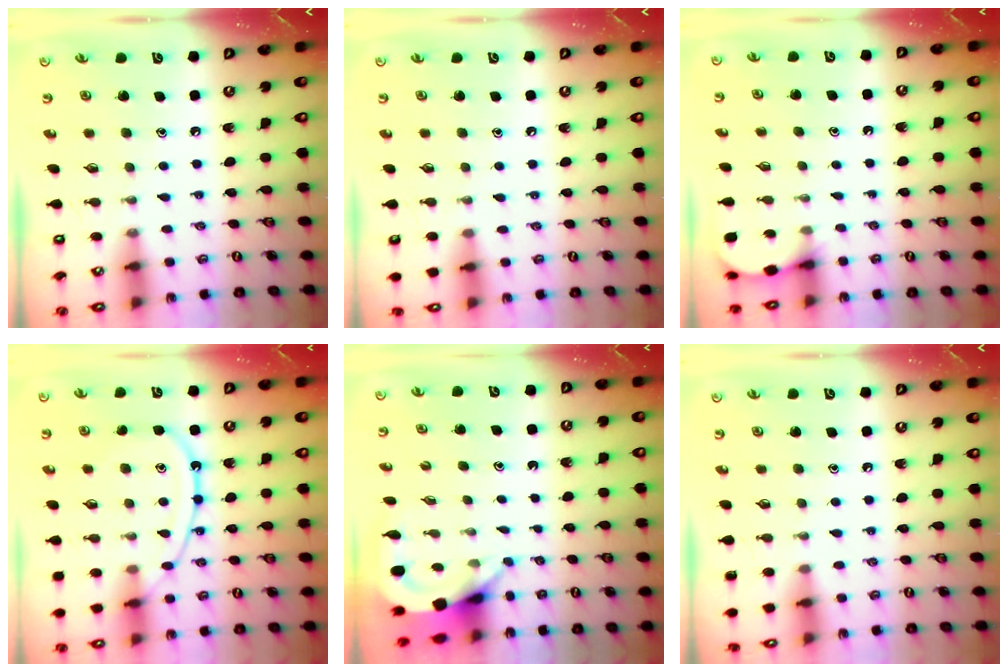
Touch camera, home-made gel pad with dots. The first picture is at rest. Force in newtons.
{"total": 3.2, "press": 3.2, "slide": 0.6}
{"total": 2.8, "press": 2.8, "slide": 0.3}
{"total": 10.9, "press": 10.9, "slide": 1.4}
{"total": 3.5, "press": 3.5, "slide": 0.2}
{"total": 0.0}